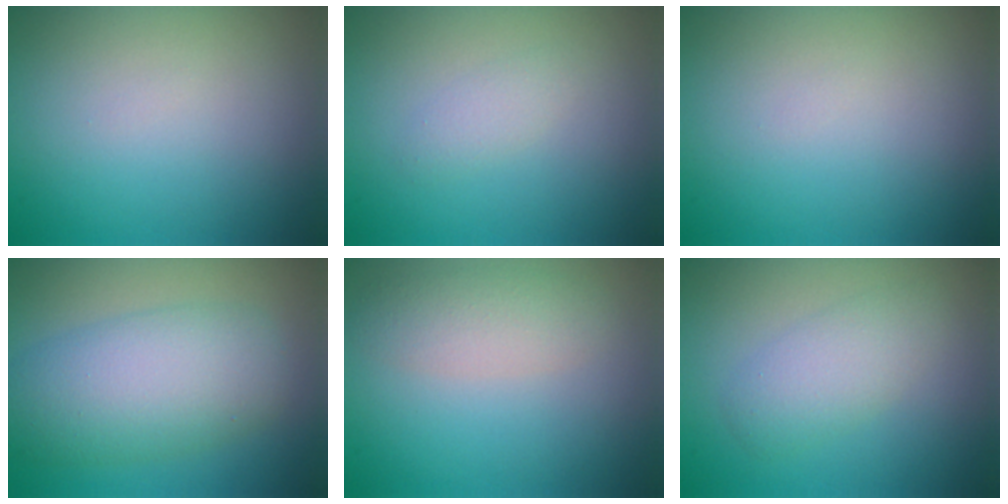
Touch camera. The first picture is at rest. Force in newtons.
{"total": 1.2, "press": 1.2, "slide": 0.0}
{"total": 0.0}
{"total": 6.8, "press": 6.8, "slide": 0.3}
{"total": 2.4, "press": 2.4, "slide": 0.2}
{"total": 2.9, "press": 2.9, "slide": 0.0}